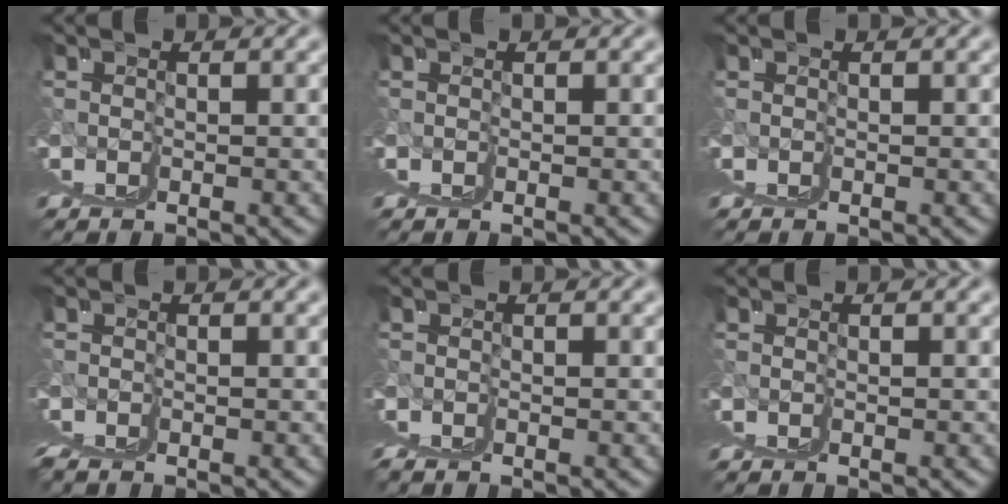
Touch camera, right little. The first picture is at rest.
{"total": 0.0}
{"total": 0.0}
{"total": 1.3, "force": [-0.6, 0.7, 0.9], "torque": [-0.021, -0.005, -0.004]}
{"total": 0.7, "force": [-0.1, 0.3, 0.6], "torque": [-0.011, 0.000, 0.001]}
{"total": 0.0}